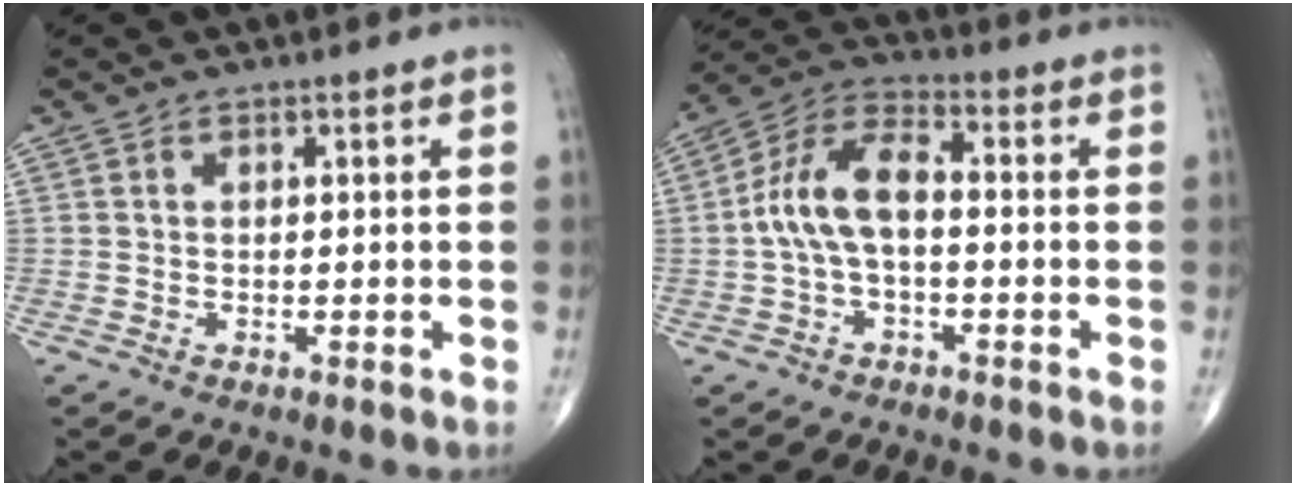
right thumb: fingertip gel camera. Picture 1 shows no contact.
{"total": 10.1, "force": [-0.7, 5.2, 8.7], "torque": [-0.173, 0.038, -0.020]}